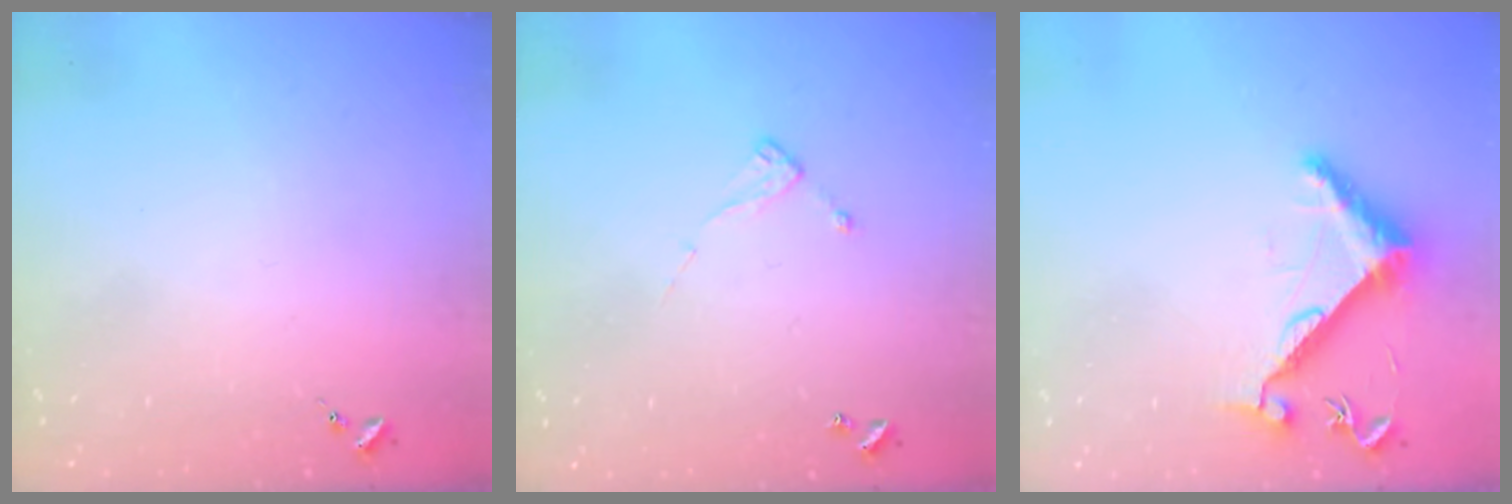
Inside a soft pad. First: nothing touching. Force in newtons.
{"total": 6.4, "press": 6.4, "slide": 0.4}
{"total": 8.6, "press": 8.6, "slide": 0.7}